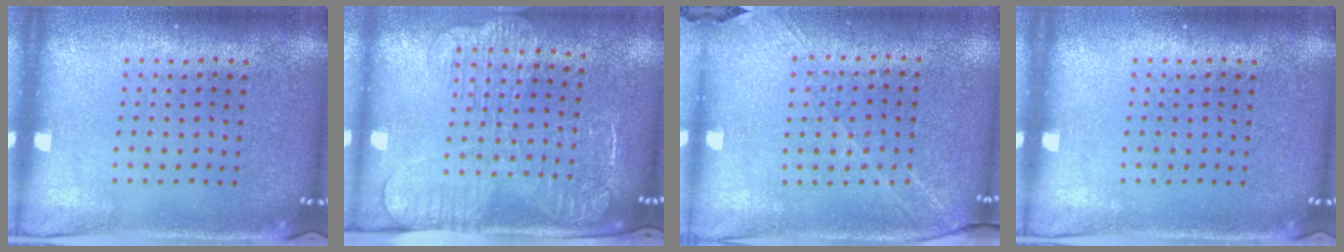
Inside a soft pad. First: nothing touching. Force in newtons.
{"total": 2.5, "press": 2.0, "slide": 1.4}
{"total": 1.4, "press": 1.3, "slide": 0.6}
{"total": 0.0}